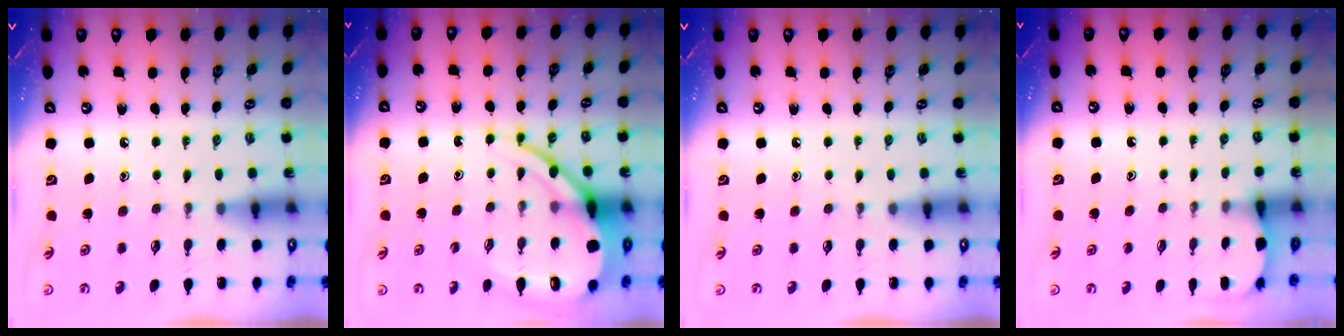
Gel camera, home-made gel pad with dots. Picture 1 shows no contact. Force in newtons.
{"total": 13.4, "press": 13.3, "slide": 1.4}
{"total": 0.0}
{"total": 1.8, "press": 1.7, "slide": 0.2}